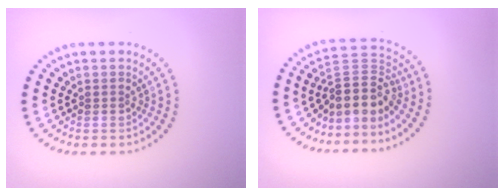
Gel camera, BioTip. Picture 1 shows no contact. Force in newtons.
{"total": 4.1, "press": 3.0, "slide": 2.7}